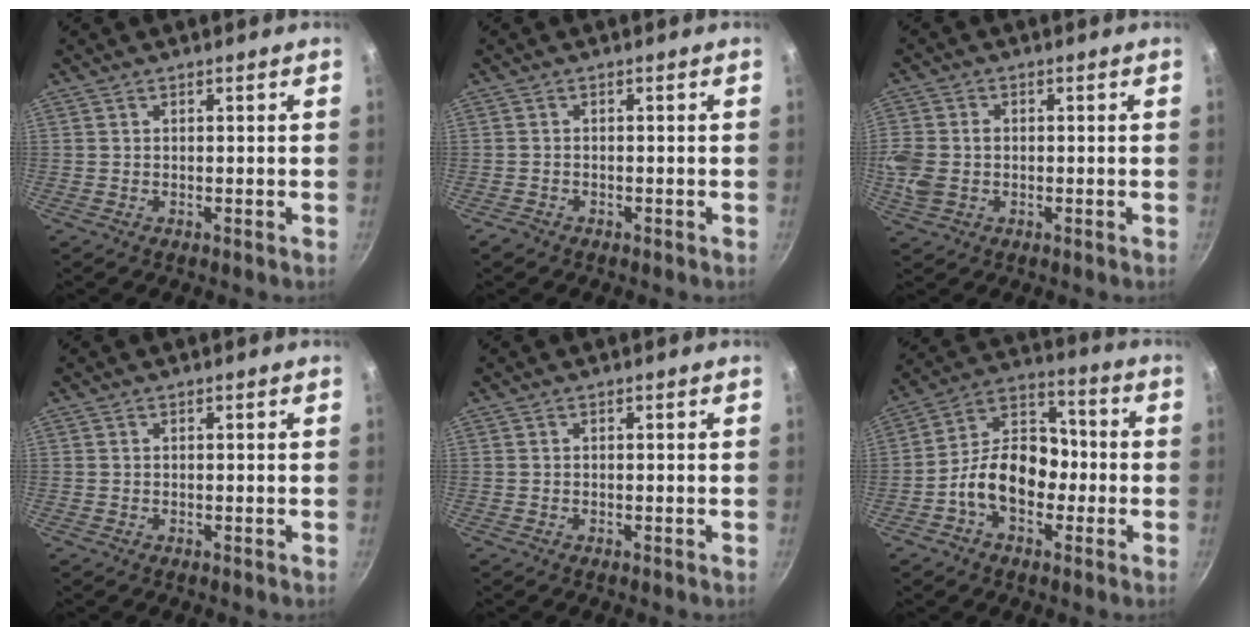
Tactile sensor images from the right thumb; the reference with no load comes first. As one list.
[{"total": 1.5, "force": [-1.1, 0.9, 0.4], "torque": [-0.015, 0.013, -0.019]}, {"total": 7.7, "force": [-1.0, 6.0, 4.8], "torque": [-0.107, 0.002, -0.024]}, {"total": 0.0}, {"total": 0.0}, {"total": 14.1, "force": [-3.4, 9.7, 9.6], "torque": [-0.114, 0.050, -0.074]}]